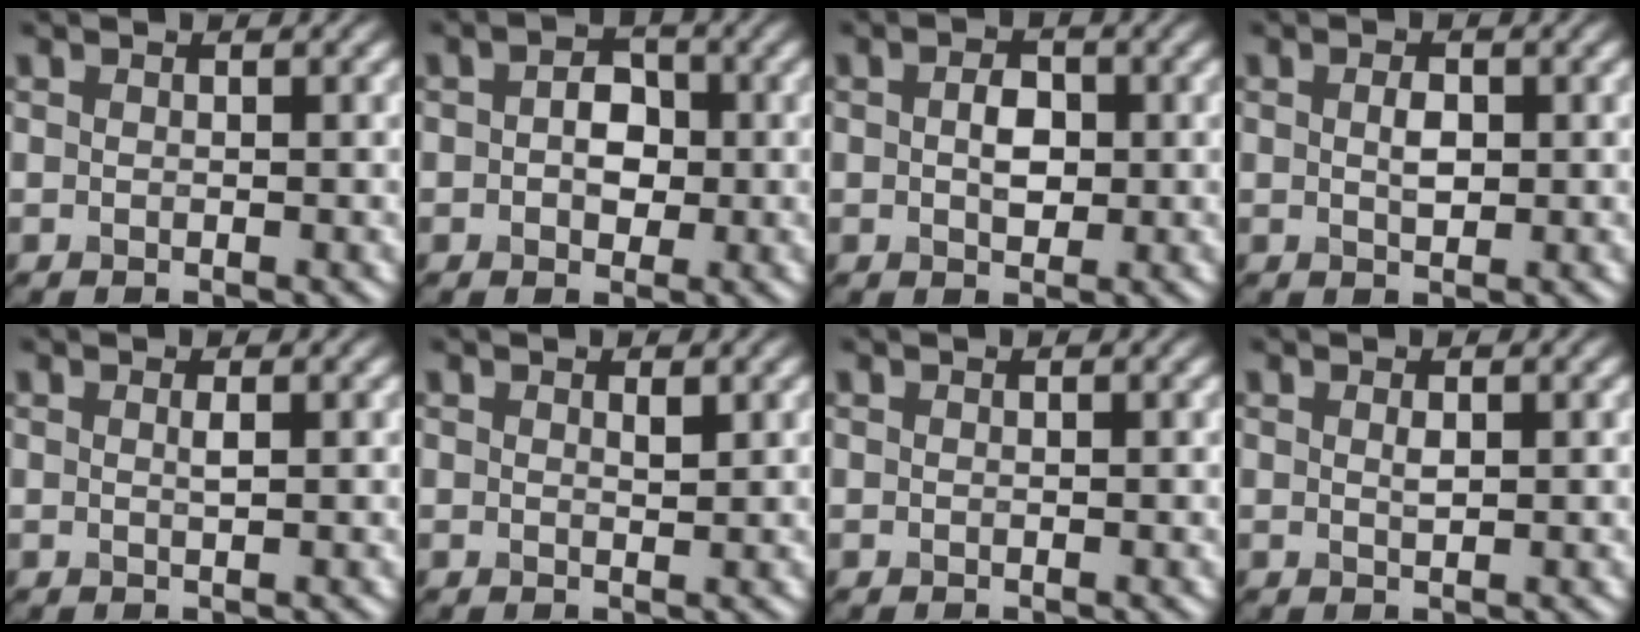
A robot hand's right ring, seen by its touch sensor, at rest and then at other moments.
{"total": 3.1, "force": [0.0, 2.3, 2.1], "torque": [-0.033, 0.004, -0.006]}
{"total": 2.6, "force": [0.1, 1.6, 2.0], "torque": [-0.036, 0.001, 0.001]}
{"total": 1.6, "force": [0.2, 0.9, 1.3], "torque": [-0.027, 0.000, 0.005]}
{"total": 0.7, "force": [0.2, 0.1, 0.6], "torque": [-0.012, 0.002, 0.003]}
{"total": 0.7, "force": [0.5, 0.2, 0.5], "torque": [-0.009, -0.003, 0.008]}
{"total": 0.0}
{"total": 0.7, "force": [0.3, 0.2, 0.6], "torque": [-0.013, 0.000, 0.006]}